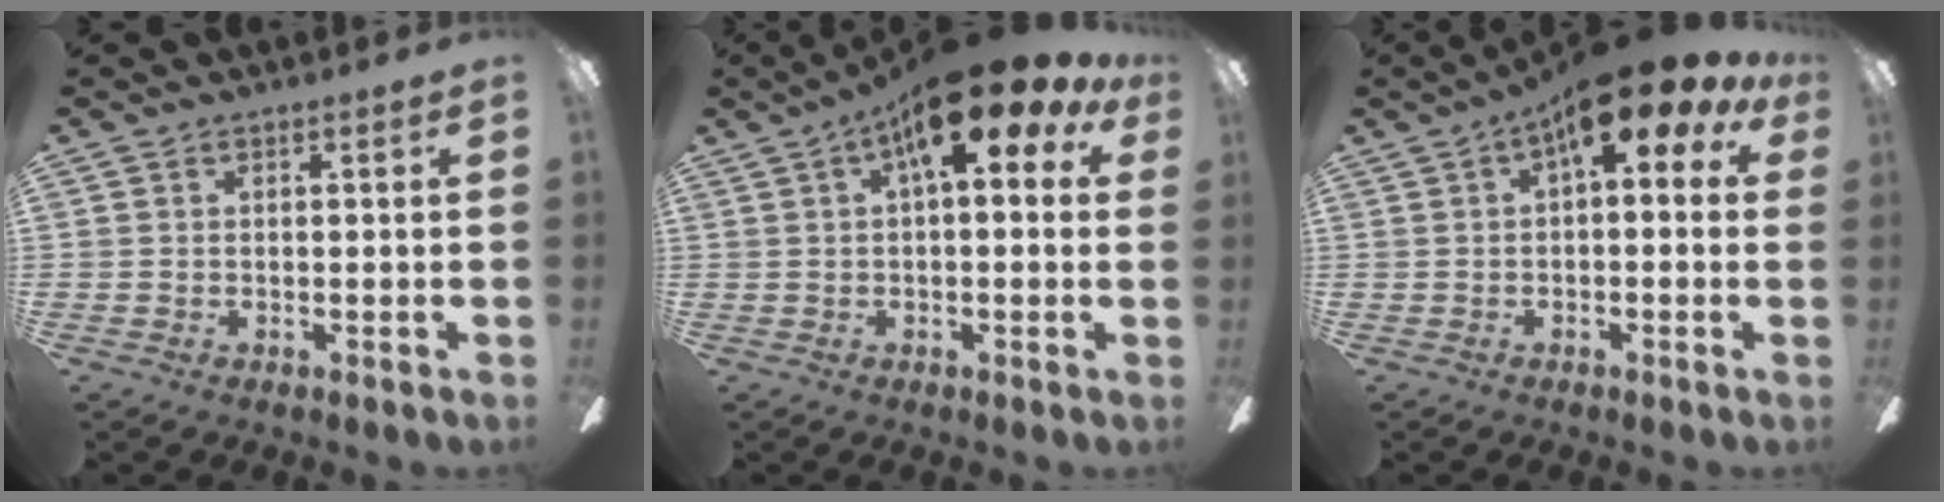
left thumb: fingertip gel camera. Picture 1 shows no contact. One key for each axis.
{"total": 15.1, "fx": 7.9, "fy": 4.9, "fz": 12.0, "tx": -0.173, "ty": -0.035, "tz": 0.123}
{"total": 11.9, "fx": 6.0, "fy": 4.3, "fz": 9.4, "tx": -0.135, "ty": -0.026, "tz": 0.098}